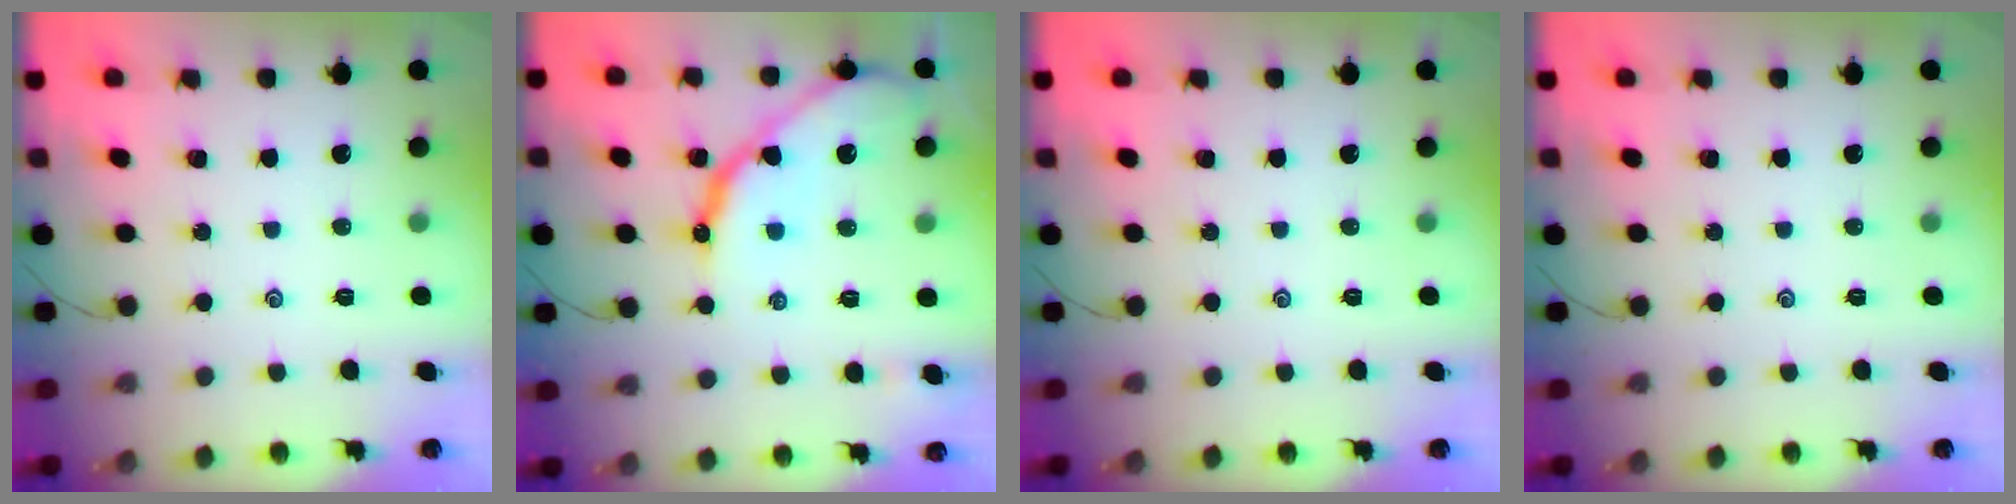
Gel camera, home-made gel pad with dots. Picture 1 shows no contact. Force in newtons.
{"total": 13.5, "press": 13.4, "slide": 1.2}
{"total": 0.0}
{"total": 0.0}